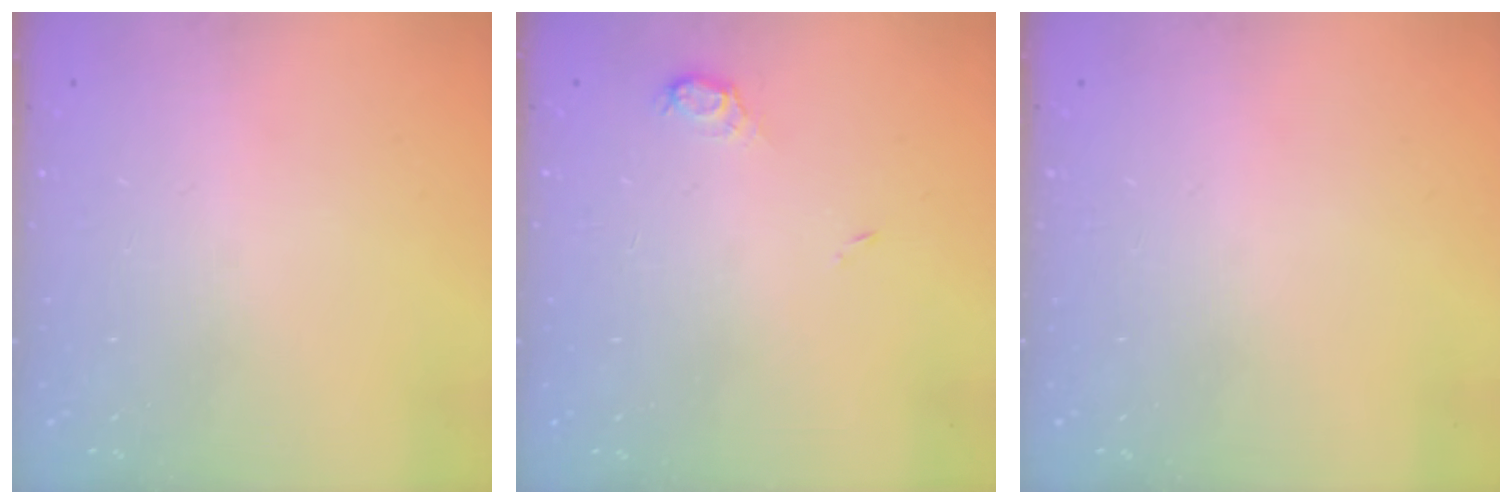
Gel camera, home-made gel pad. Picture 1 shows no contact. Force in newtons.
{"total": 5.0, "press": 5.0, "slide": 0.5}
{"total": 0.0}